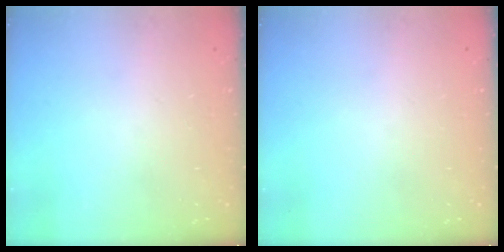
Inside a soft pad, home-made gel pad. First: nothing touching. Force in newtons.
{"total": 0.0}